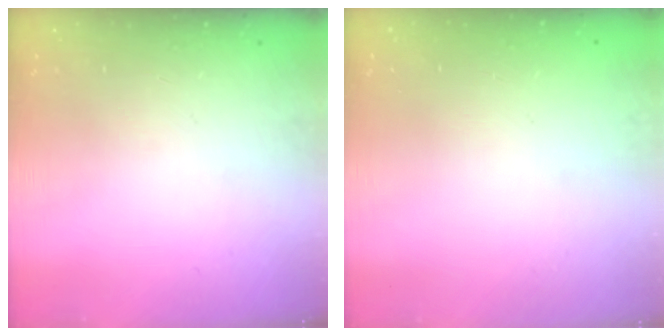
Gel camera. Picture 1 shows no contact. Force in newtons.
{"total": 0.0}